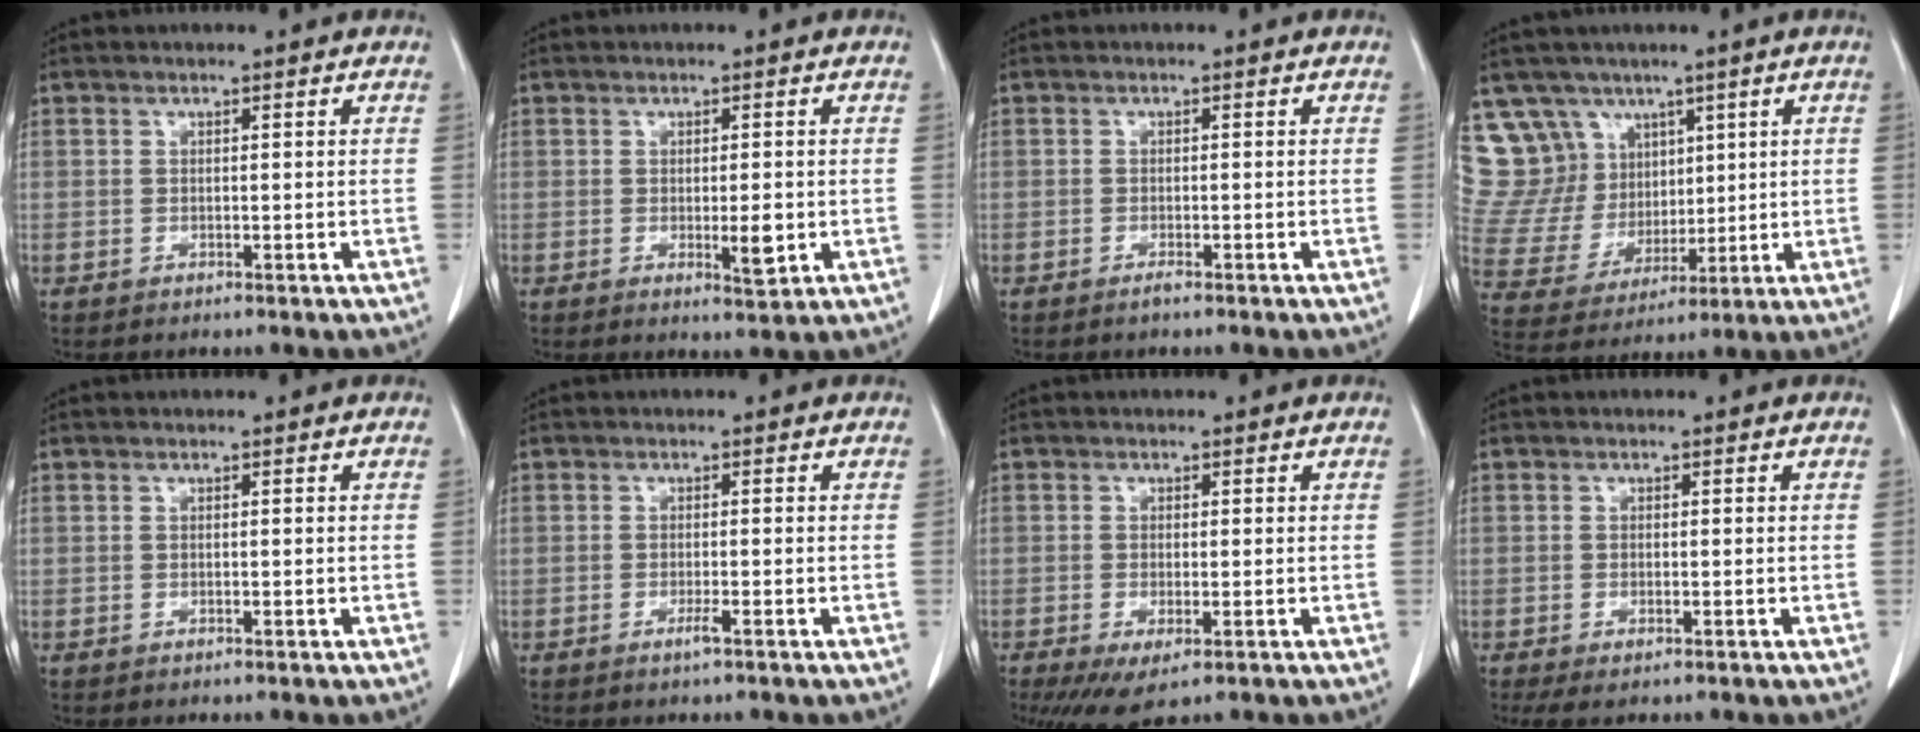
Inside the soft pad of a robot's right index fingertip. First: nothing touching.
{"total": 3.2, "force": [-0.4, 0.8, 3.0], "torque": [-0.046, -0.004, 0.000]}
{"total": 0.8, "force": [-0.6, 0.0, 0.4], "torque": [-0.010, 0.000, -0.010]}
{"total": 14.4, "force": [9.0, 10.9, 2.6], "torque": [-0.075, 0.055, 0.199]}
{"total": 0.0}
{"total": 0.8, "force": [-0.5, -0.2, 0.7], "torque": [-0.013, -0.001, -0.008]}
{"total": 4.8, "force": [-2.4, 1.5, 3.9], "torque": [-0.060, -0.013, -0.031]}
{"total": 2.3, "force": [-1.2, 0.7, 1.8], "torque": [-0.030, -0.005, -0.015]}